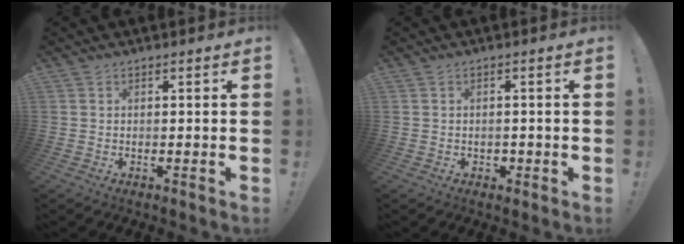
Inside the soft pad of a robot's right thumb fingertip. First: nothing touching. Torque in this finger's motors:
{"motor_torque": [0.16, 0.01, -0.06, -0.16, 0.12]}